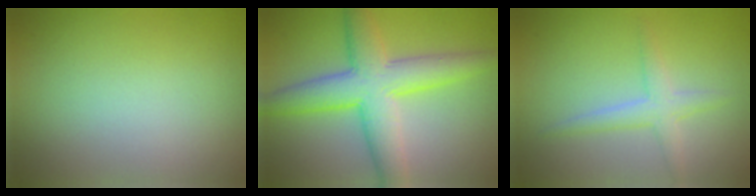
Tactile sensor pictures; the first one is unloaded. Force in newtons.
{"total": 7.3, "press": 7.3, "slide": 0.1}
{"total": 2.3, "press": 2.3, "slide": 0.2}